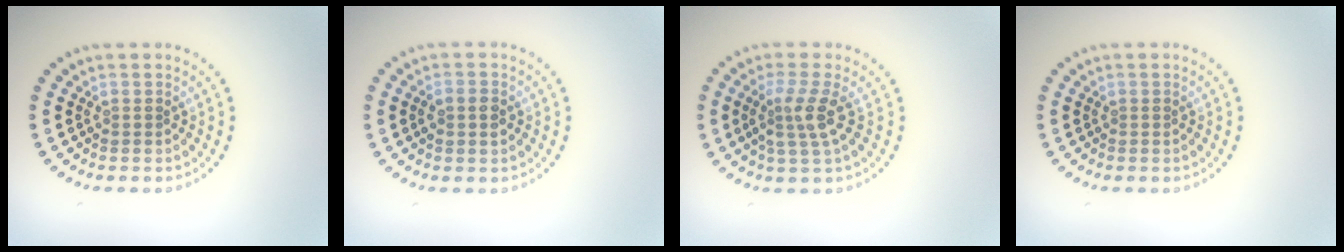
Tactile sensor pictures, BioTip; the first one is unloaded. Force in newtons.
{"total": 1.4, "press": 1.4, "slide": 0.0}
{"total": 2.8, "press": 2.2, "slide": 1.8}
{"total": 0.0}